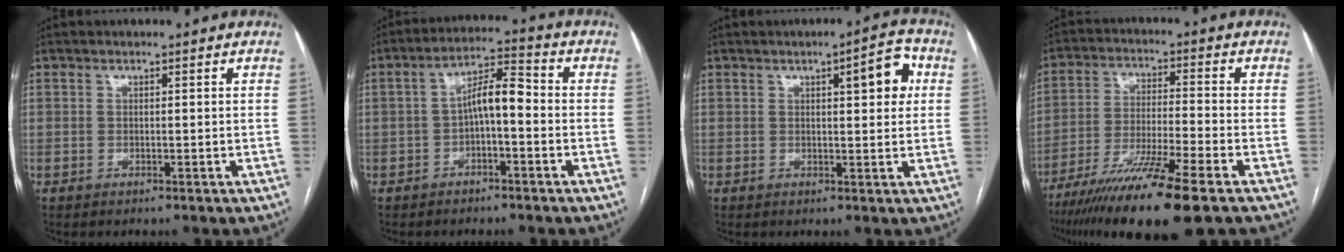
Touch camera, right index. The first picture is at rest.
{"total": 6.4, "force": [-0.9, 1.9, 6.1], "torque": [-0.109, 0.028, -0.018]}
{"total": 5.8, "force": [1.7, 1.4, 5.3], "torque": [-0.070, 0.012, 0.020]}
{"total": 14.8, "force": [-10.1, -0.3, 10.9], "torque": [-0.202, -0.044, -0.176]}